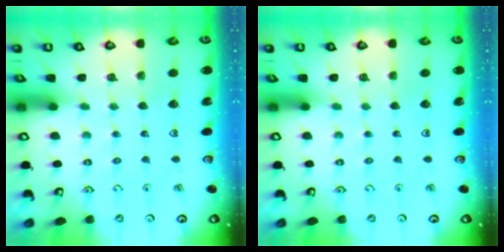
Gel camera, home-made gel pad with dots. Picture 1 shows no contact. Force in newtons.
{"total": 0.0}